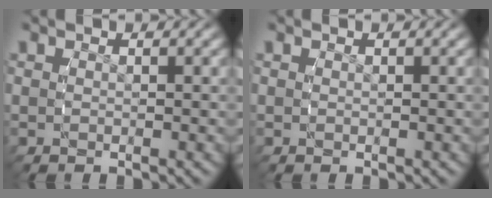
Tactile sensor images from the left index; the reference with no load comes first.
{"total": 0.0}